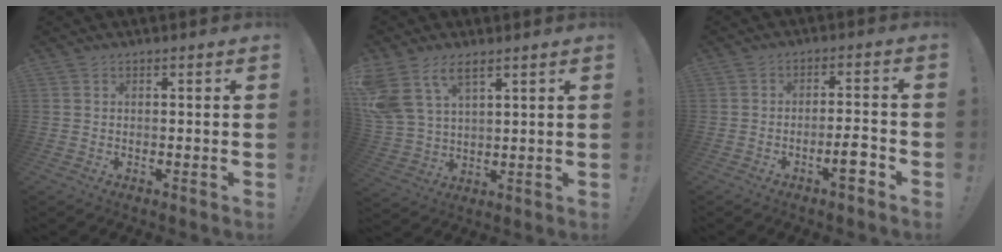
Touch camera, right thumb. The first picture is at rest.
{"total": 10.2, "force": [6.3, 5.4, 6.0], "torque": [-0.126, -0.026, 0.124]}
{"total": 6.5, "force": [-3.6, 1.3, 5.3], "torque": [-0.070, 0.014, -0.059]}